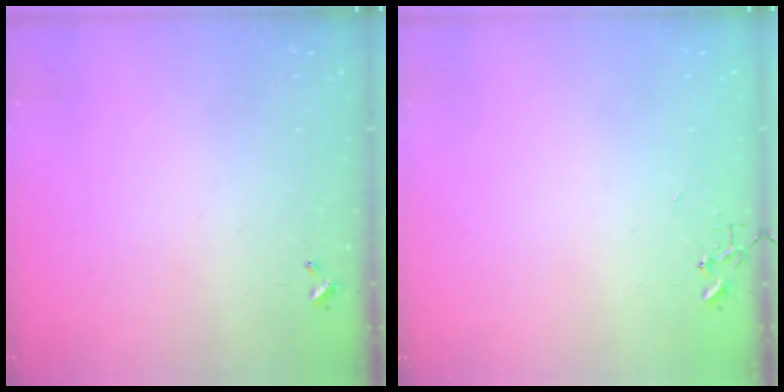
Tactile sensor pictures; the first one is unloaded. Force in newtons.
{"total": 0.0}